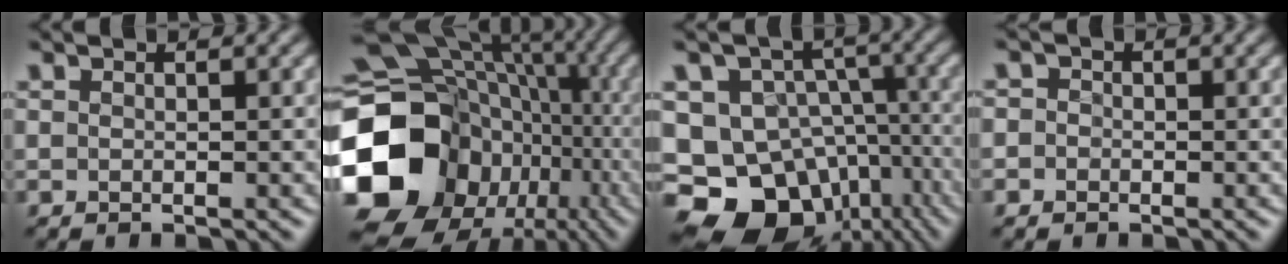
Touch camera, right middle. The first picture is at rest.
{"total": 20.8, "force": [-4.4, 17.5, 10.3], "torque": [-0.225, -0.016, -0.074]}
{"total": 18.0, "force": [-8.3, 14.3, 7.2], "torque": [-0.143, -0.034, -0.115]}
{"total": 2.3, "force": [0.0, 2.2, 0.5], "torque": [0.015, 0.020, -0.031]}